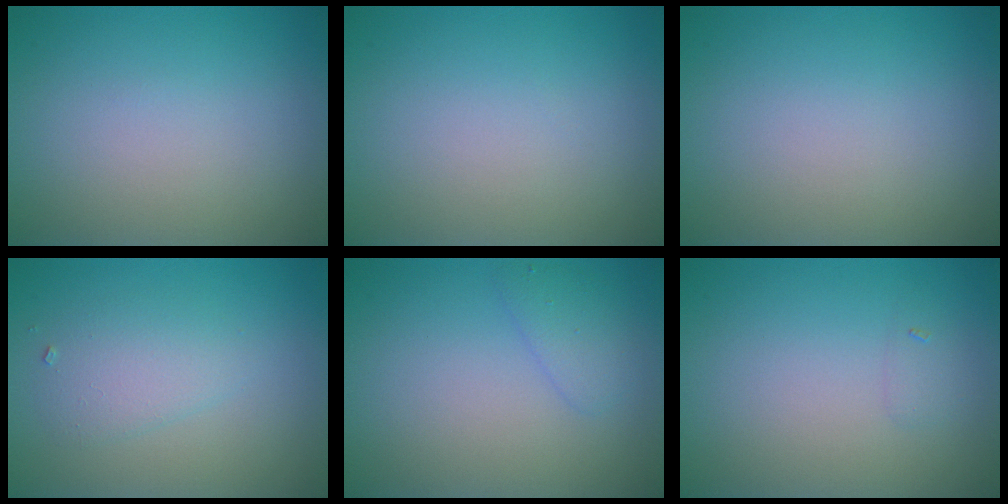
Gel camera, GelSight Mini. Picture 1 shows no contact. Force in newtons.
{"total": 0.0}
{"total": 0.0}
{"total": 2.3, "press": 2.3, "slide": 0.2}
{"total": 1.7, "press": 1.7, "slide": 0.1}
{"total": 0.6, "press": 0.6, "slide": 0.0}